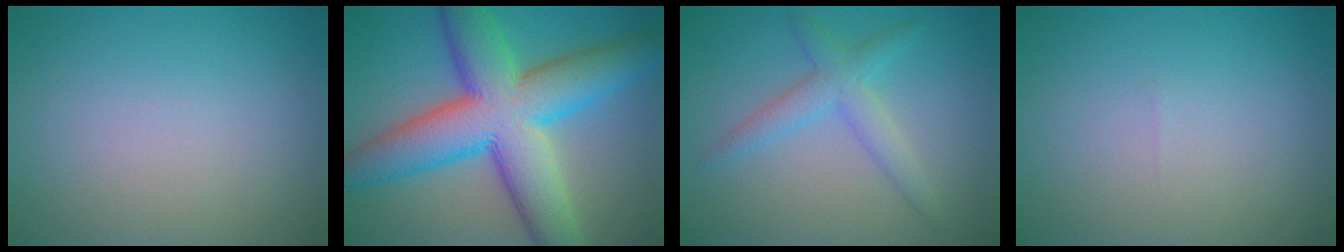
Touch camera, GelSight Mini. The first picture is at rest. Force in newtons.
{"total": 12.9, "press": 12.9, "slide": 0.2}
{"total": 3.0, "press": 3.0, "slide": 0.1}
{"total": 0.0}